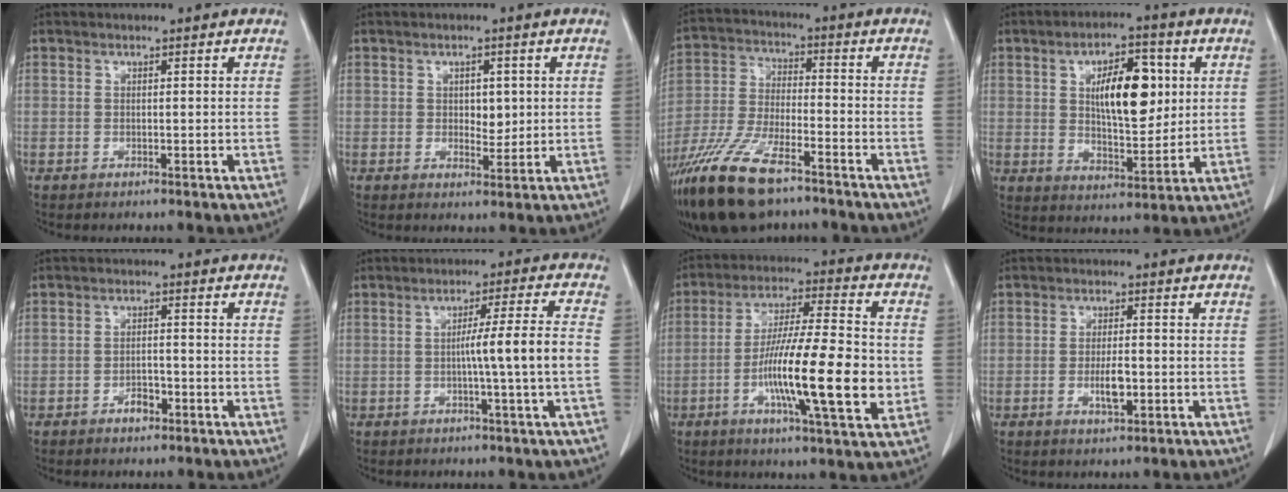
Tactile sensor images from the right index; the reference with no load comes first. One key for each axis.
{"total": 3.2, "fx": 0.5, "fy": 2.0, "fz": 2.5, "tx": -0.031, "ty": -0.004, "tz": 0.012}
{"total": 15.5, "fx": -10.6, "fy": 4.4, "fz": 10.4, "tx": -0.228, "ty": -0.029, "tz": -0.198}
{"total": 11.9, "fx": 2.8, "fy": 4.7, "fz": 10.5, "tx": -0.170, "ty": 0.009, "tz": 0.049}
{"total": 2.6, "fx": -1.5, "fy": 1.2, "fz": 1.7, "tx": -0.026, "ty": 0.006, "tz": -0.020}
{"total": 7.4, "fx": -1.1, "fy": -1.6, "fz": 7.1, "tx": -0.110, "ty": 0.004, "tz": -0.016}
{"total": 16.8, "fx": -3.2, "fy": 1.8, "fz": 16.5, "tx": -0.285, "ty": -0.007, "tz": -0.054}
{"total": 3.9, "fx": -1.0, "fy": 1.1, "fz": 3.7, "tx": -0.070, "ty": -0.001, "tz": -0.011}